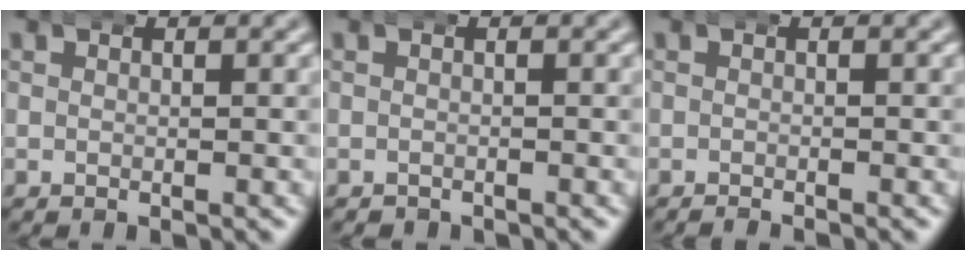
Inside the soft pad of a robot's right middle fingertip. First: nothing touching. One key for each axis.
{"total": 0.7, "fx": -0.7, "fy": 0.1, "fz": -0.2, "tx": -0.002, "ty": -0.007, "tz": -0.006}
{"total": 1.1, "fx": -1.1, "fy": 0.0, "fz": 0.1, "tx": -0.003, "ty": -0.006, "tz": -0.016}